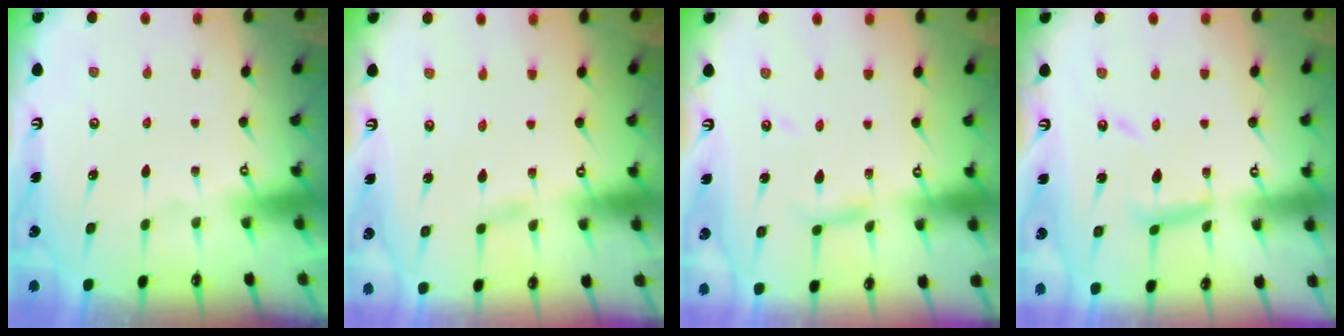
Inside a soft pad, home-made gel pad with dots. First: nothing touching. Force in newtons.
{"total": 2.1, "press": 2.1, "slide": 0.2}
{"total": 6.0, "press": 6.0, "slide": 0.5}
{"total": 11.0, "press": 11.0, "slide": 0.8}